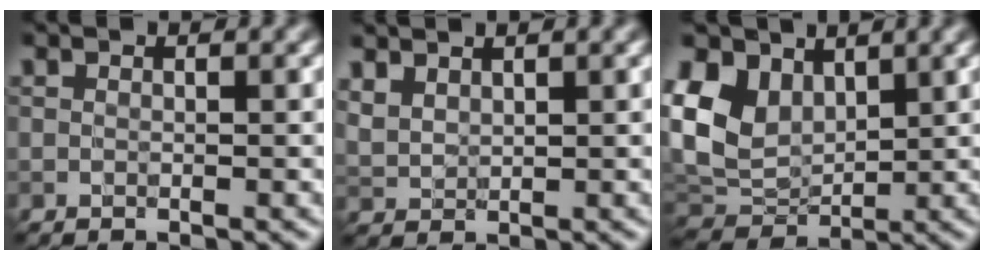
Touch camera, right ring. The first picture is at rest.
{"total": 1.2, "force": [1.2, 0.2, -0.1], "torque": [-0.008, 0.009, 0.045]}
{"total": 6.3, "force": [2.4, 4.7, 3.3], "torque": [-0.089, 0.009, 0.058]}